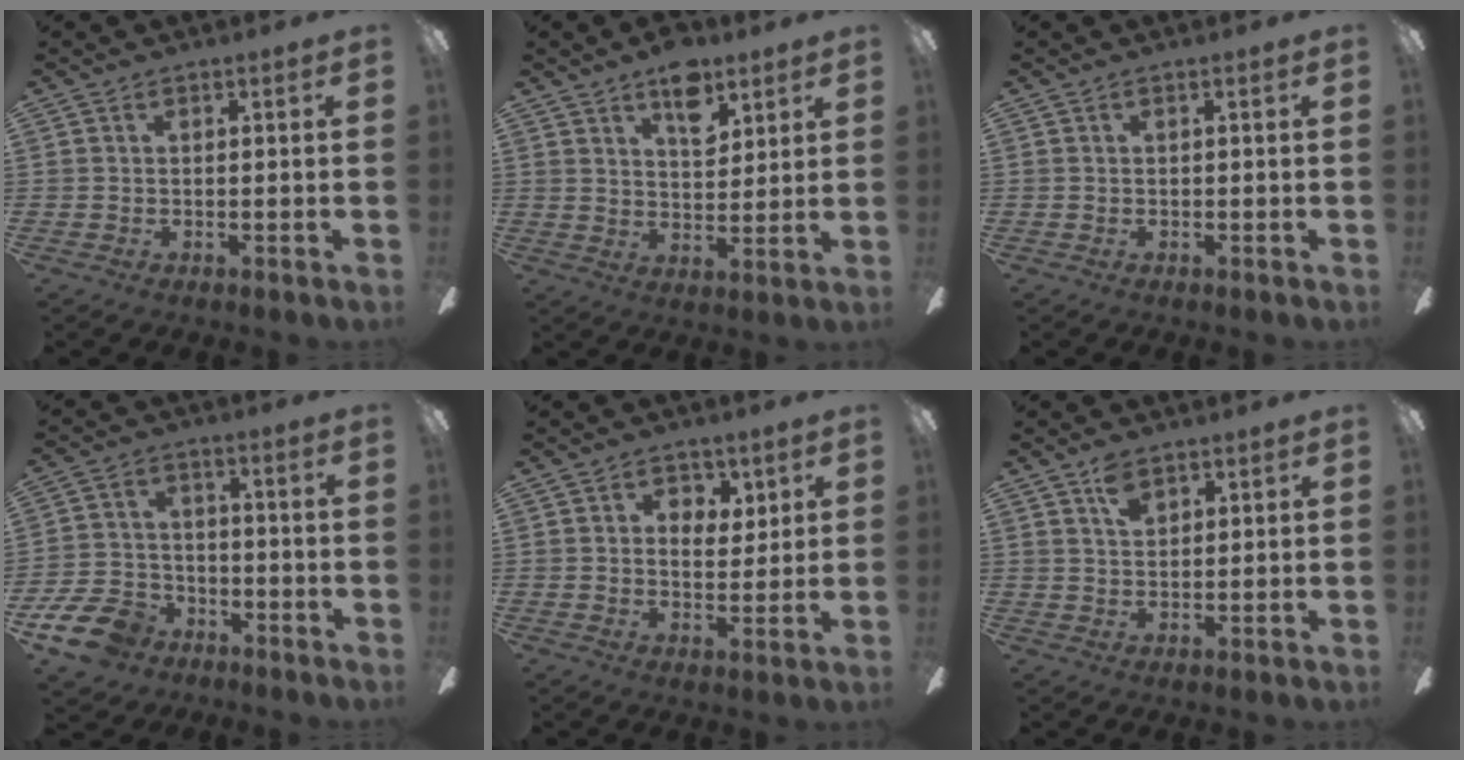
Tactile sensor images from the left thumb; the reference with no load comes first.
{"total": 10.0, "force": [6.3, 5.3, 5.7], "torque": [-0.069, -0.026, 0.108]}
{"total": 0.0}
{"total": 11.9, "force": [-7.7, 7.4, 5.1], "torque": [-0.112, 0.053, -0.142]}
{"total": 5.0, "force": [2.1, 3.9, 2.3], "torque": [-0.025, 0.000, 0.033]}
{"total": 4.6, "force": [3.0, 2.5, 2.5], "torque": [-0.040, -0.004, 0.052]}